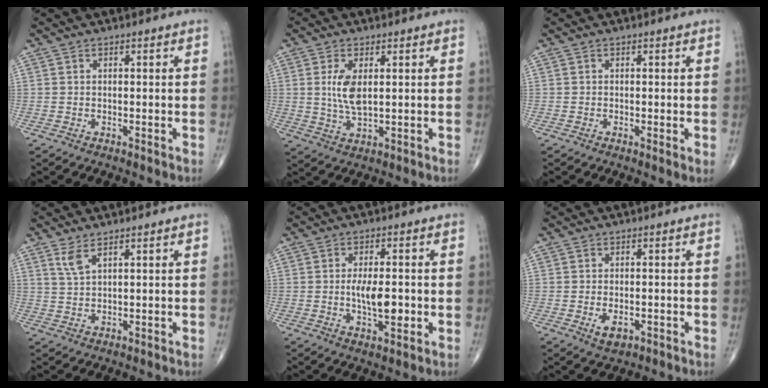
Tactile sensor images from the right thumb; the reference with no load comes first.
{"total": 6.0, "force": [1.1, 2.6, 5.3], "torque": [-0.108, -0.010, 0.026]}
{"total": 1.0, "force": [-0.1, 0.2, 1.0], "torque": [-0.022, -0.005, -0.005]}
{"total": 3.0, "force": [2.0, 0.8, 2.1], "torque": [-0.049, -0.009, 0.047]}
{"total": 7.1, "force": [-0.7, 2.9, 6.5], "torque": [-0.106, -0.006, -0.010]}
{"total": 3.4, "force": [-1.2, 1.9, 2.6], "torque": [-0.043, -0.002, -0.012]}